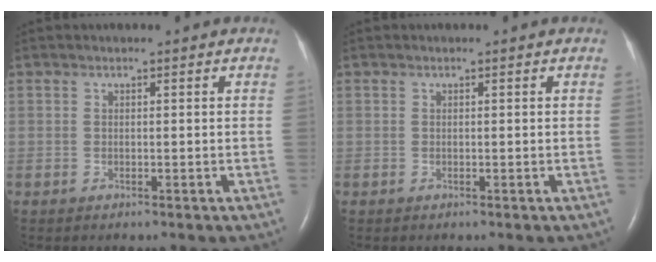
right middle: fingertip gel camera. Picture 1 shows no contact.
{"total": 0.0}